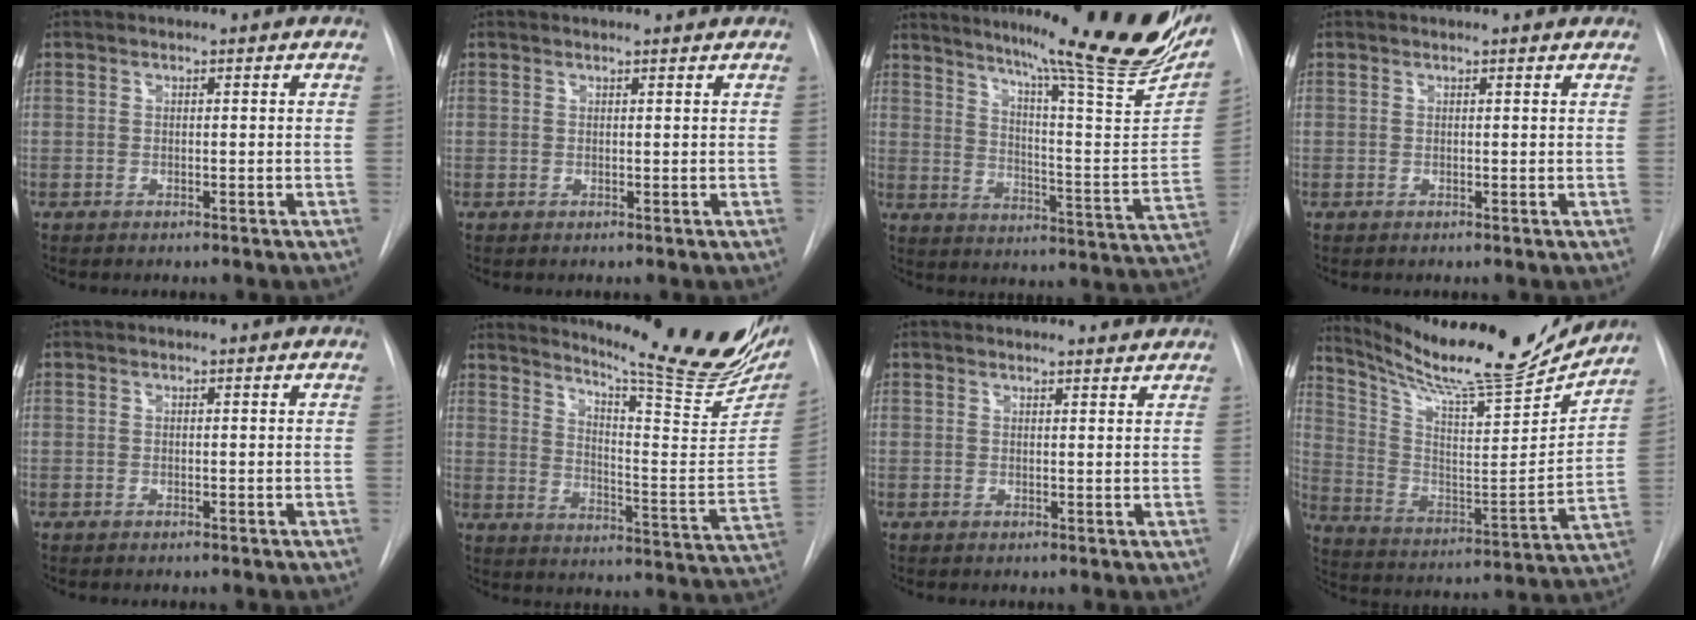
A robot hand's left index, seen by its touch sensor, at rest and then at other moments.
{"total": 1.4, "force": [1.4, -0.1, 0.1], "torque": [-0.008, 0.003, 0.018]}
{"total": 28.1, "force": [22.4, 1.2, 16.9], "torque": [-0.237, -0.084, 0.292]}
{"total": 2.4, "force": [2.3, 0.4, 0.7], "torque": [-0.013, 0.011, 0.020]}
{"total": 0.0}
{"total": 23.2, "force": [19.6, 2.0, 12.1], "torque": [-0.183, -0.087, 0.251]}
{"total": 5.8, "force": [5.7, 0.9, 0.9], "torque": [-0.005, 0.011, 0.055]}
{"total": 22.9, "force": [21.1, 2.3, 8.6], "torque": [-0.155, -0.054, 0.320]}